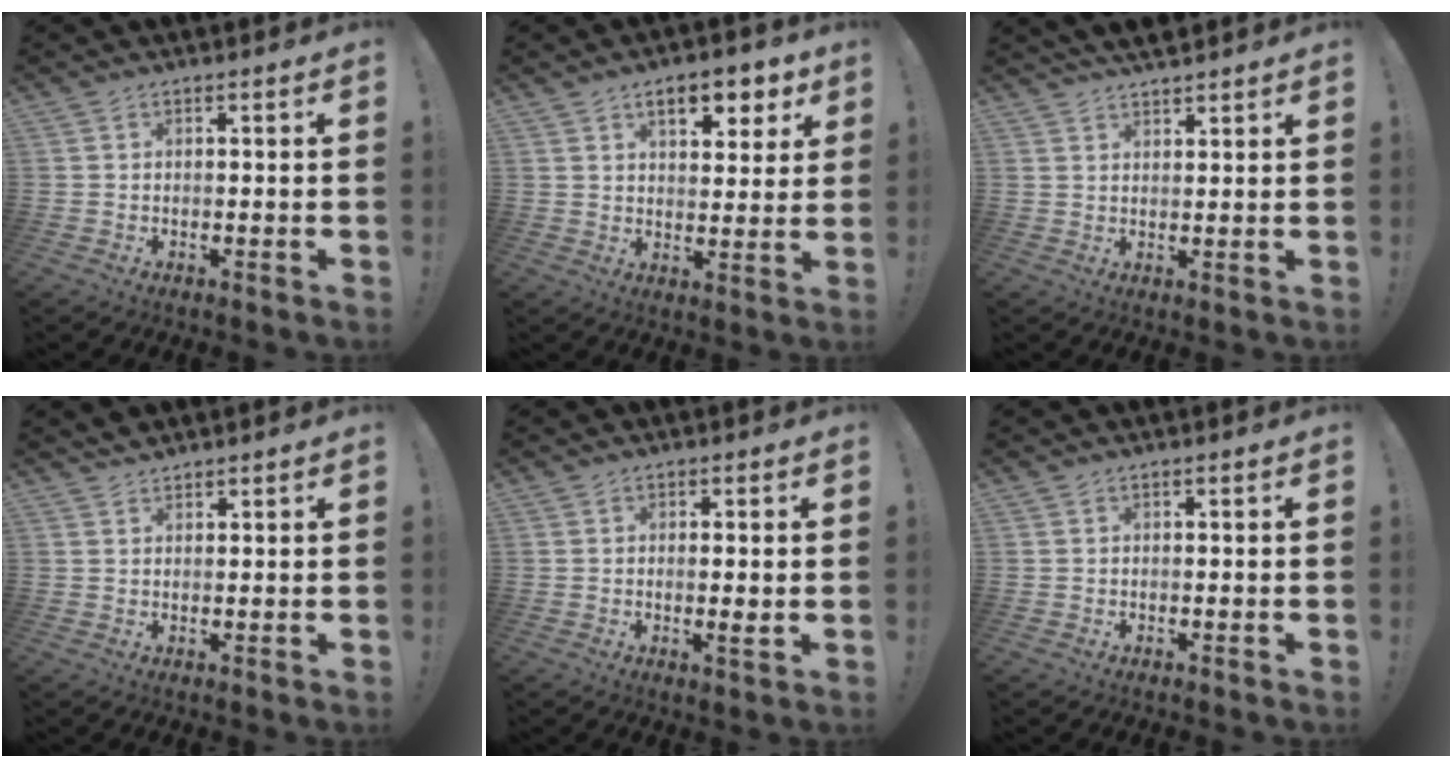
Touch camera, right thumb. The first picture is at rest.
{"total": 9.4, "force": [5.5, 3.9, 6.6], "torque": [-0.085, -0.026, 0.093]}
{"total": 3.8, "force": [3.5, 0.8, 1.2], "torque": [-0.022, -0.018, 0.066]}
{"total": 2.1, "force": [2.0, 0.5, 0.2], "torque": [0.003, -0.016, 0.038]}
{"total": 2.6, "force": [0.2, 0.1, 2.6], "torque": [-0.029, -0.009, -0.001]}
{"total": 0.0}